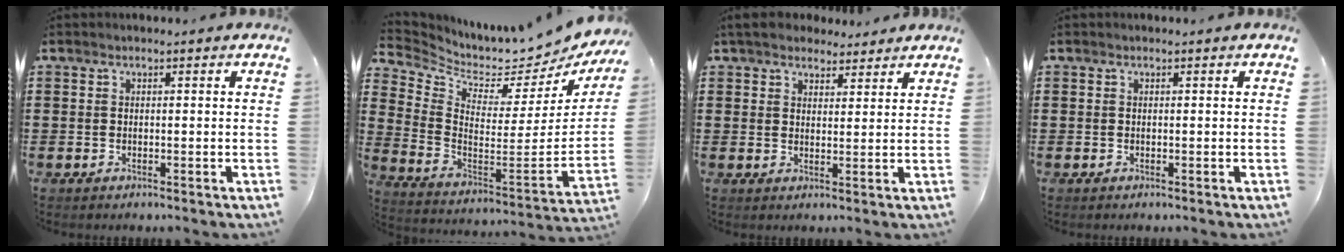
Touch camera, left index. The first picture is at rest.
{"total": 3.2, "force": [2.8, 1.2, 1.0], "torque": [-0.046, -0.057, 0.036]}
{"total": 4.2, "force": [3.8, 1.6, 0.9], "torque": [-0.031, -0.001, 0.072]}
{"total": 0.0}